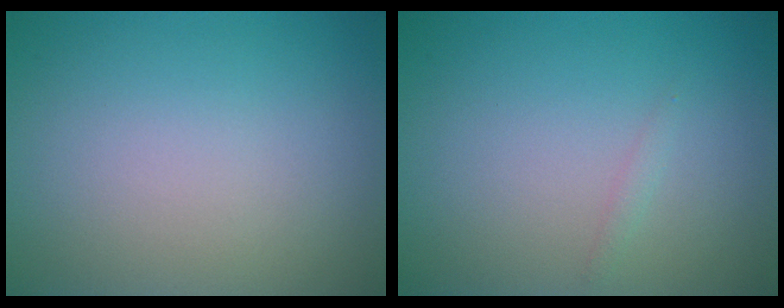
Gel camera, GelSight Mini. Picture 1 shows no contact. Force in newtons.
{"total": 0.6, "press": 0.6, "slide": 0.0}